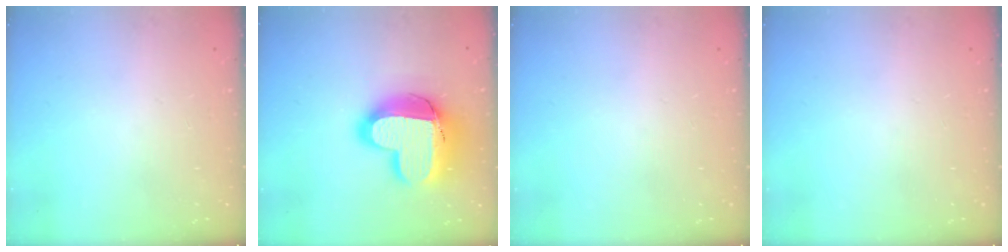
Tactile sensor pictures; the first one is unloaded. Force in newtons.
{"total": 18.9, "press": 18.9, "slide": 1.6}
{"total": 0.0}
{"total": 0.0}